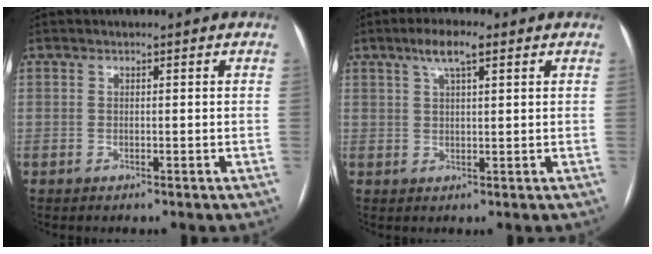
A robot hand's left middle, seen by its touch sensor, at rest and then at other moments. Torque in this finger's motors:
{"motor_torque": [0.53, -0.48, 0.03, 0.09]}